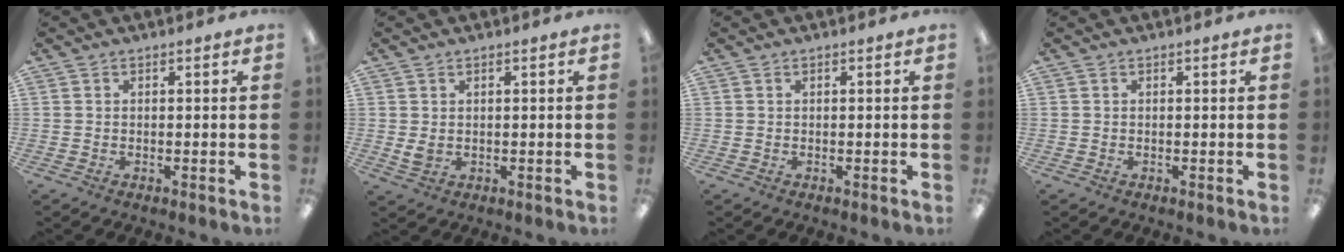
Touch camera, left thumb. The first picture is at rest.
{"total": 2.5, "force": [0.4, 1.6, 1.9], "torque": [-0.034, -0.003, 0.005]}
{"total": 0.0}
{"total": 0.0}